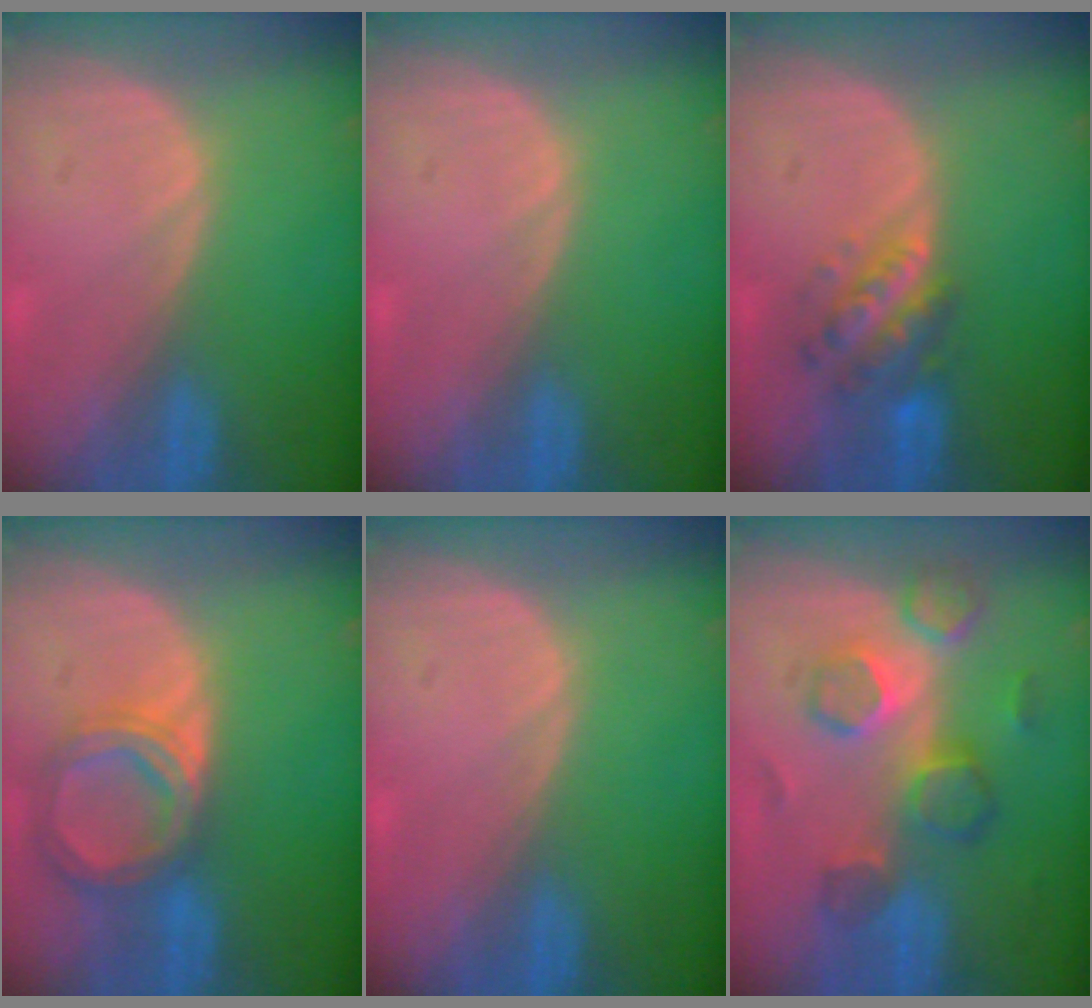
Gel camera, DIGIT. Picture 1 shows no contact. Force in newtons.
{"total": 0.0}
{"total": 5.7, "press": 5.4, "slide": 1.7}
{"total": 6.6, "press": 6.1, "slide": 2.5}
{"total": 0.0}
{"total": 8.0, "press": 7.8, "slide": 1.8}